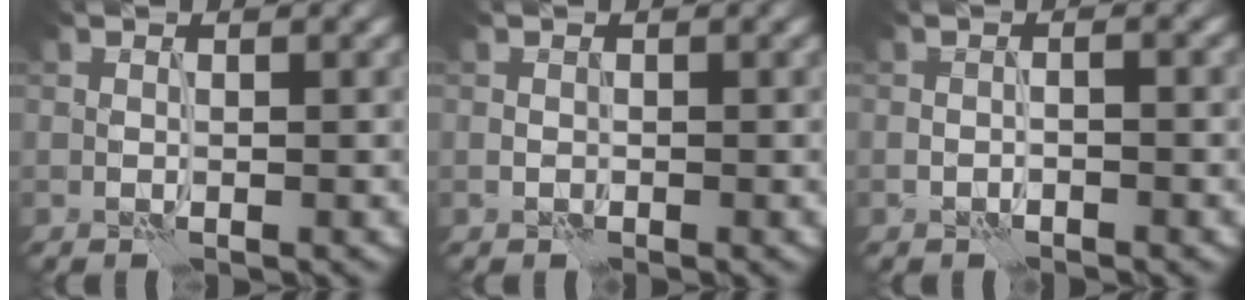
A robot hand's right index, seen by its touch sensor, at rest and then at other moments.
{"total": 0.0}
{"total": 0.8, "force": [-0.7, -0.3, 0.3], "torque": [-0.006, -0.001, -0.013]}